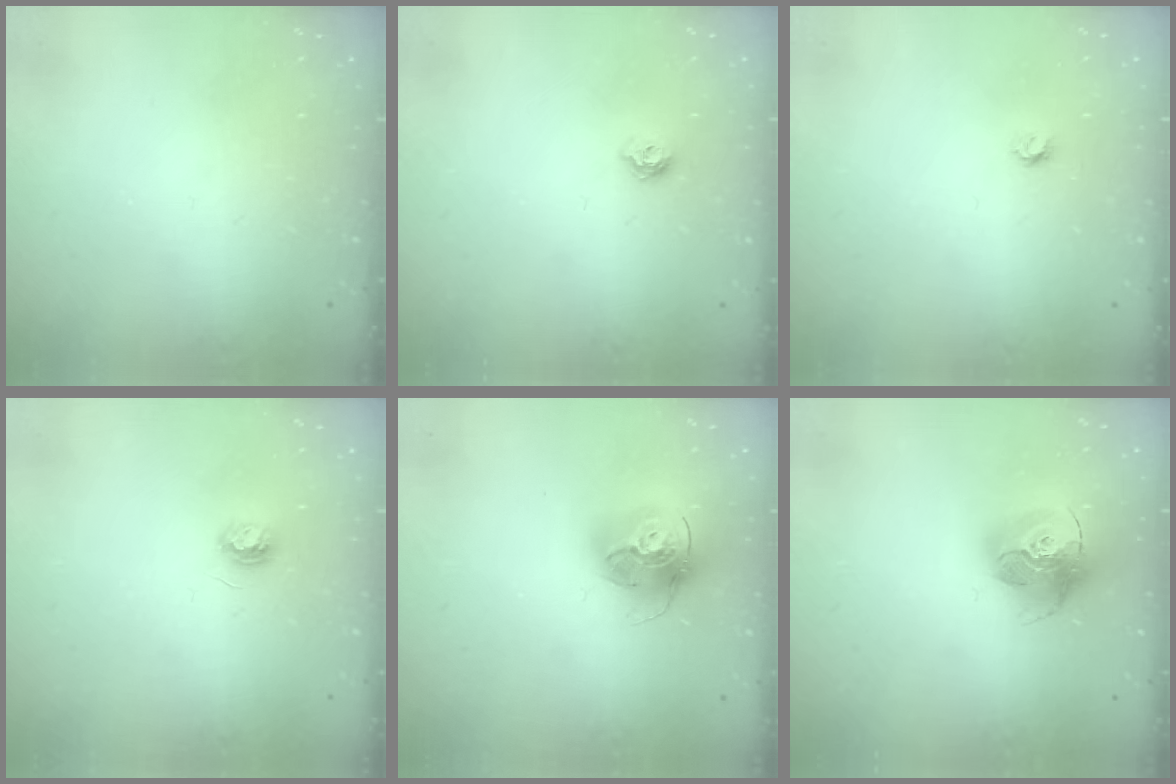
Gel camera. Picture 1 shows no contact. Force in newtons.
{"total": 5.6, "press": 5.6, "slide": 0.9}
{"total": 3.2, "press": 3.2, "slide": 0.3}
{"total": 3.7, "press": 3.7, "slide": 0.4}
{"total": 17.1, "press": 17.0, "slide": 1.9}
{"total": 16.5, "press": 16.4, "slide": 1.5}